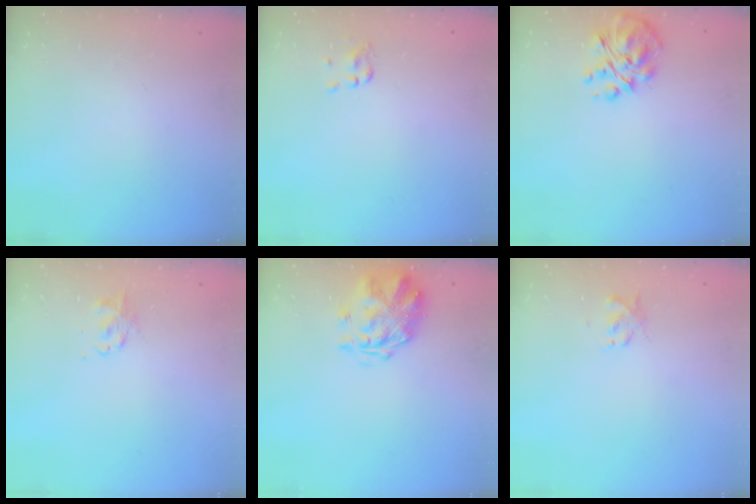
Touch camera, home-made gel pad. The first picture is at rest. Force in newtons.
{"total": 1.8, "press": 1.7, "slide": 0.7}
{"total": 8.6, "press": 8.3, "slide": 2.5}
{"total": 2.8, "press": 2.7, "slide": 0.4}
{"total": 3.1, "press": 2.7, "slide": 1.5}
{"total": 1.9, "press": 1.9, "slide": 0.3}